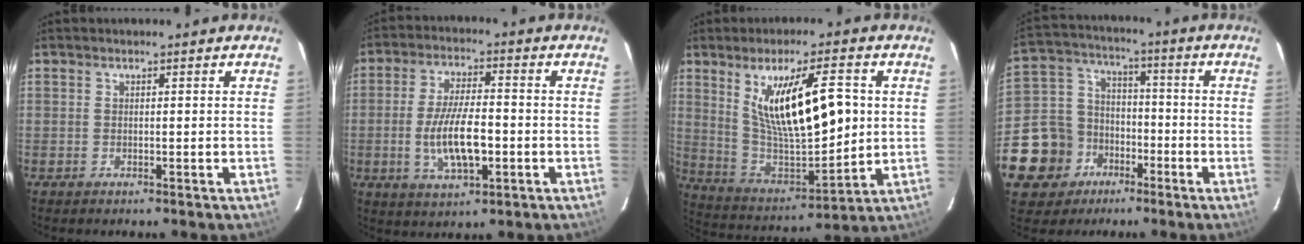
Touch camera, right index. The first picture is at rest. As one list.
[{"total": 10.6, "force": [-2.4, 3.8, 9.6], "torque": [-0.190, -0.007, -0.039]}, {"total": 18.1, "force": [4.3, 5.9, 16.6], "torque": [-0.283, -0.013, 0.098]}, {"total": 15.5, "force": [-8.0, 12.6, 4.0], "torque": [-0.135, 0.041, -0.125]}]